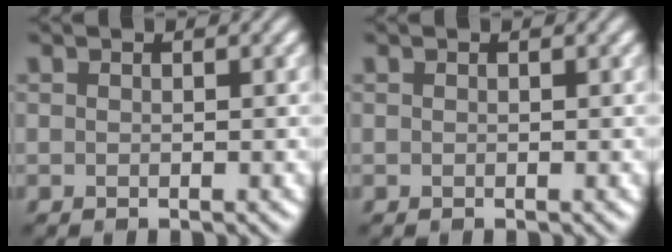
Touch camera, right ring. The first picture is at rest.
{"total": 0.0}